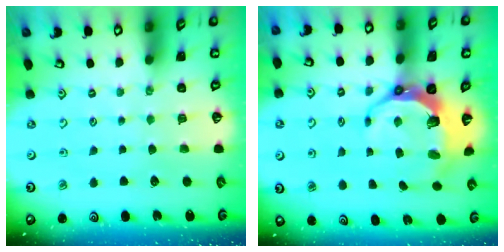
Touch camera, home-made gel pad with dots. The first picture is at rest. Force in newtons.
{"total": 10.7, "press": 9.4, "slide": 5.1}